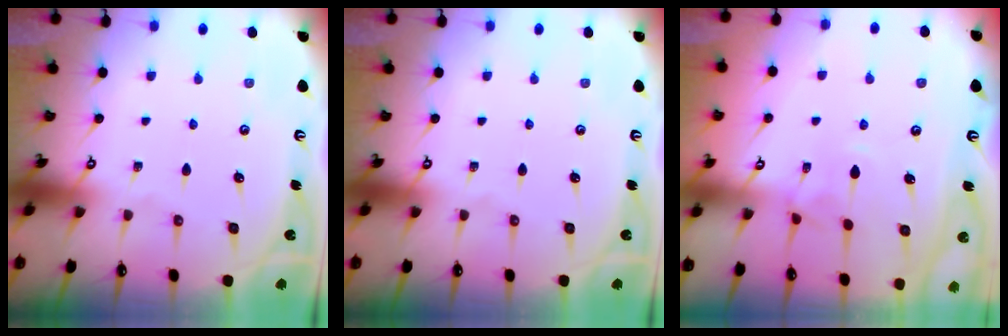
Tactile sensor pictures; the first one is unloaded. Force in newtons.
{"total": 0.0}
{"total": 2.6, "press": 2.5, "slide": 0.6}